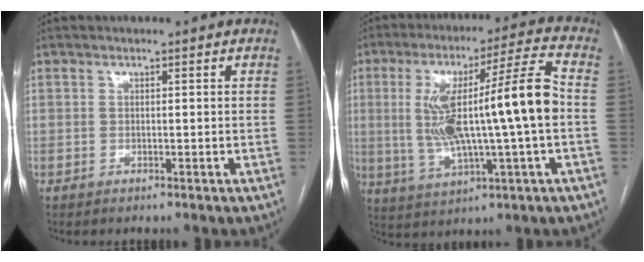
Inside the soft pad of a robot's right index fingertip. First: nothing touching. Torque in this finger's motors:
{"motor_torque": [1.39, -0.75, 0.51, 0.18]}